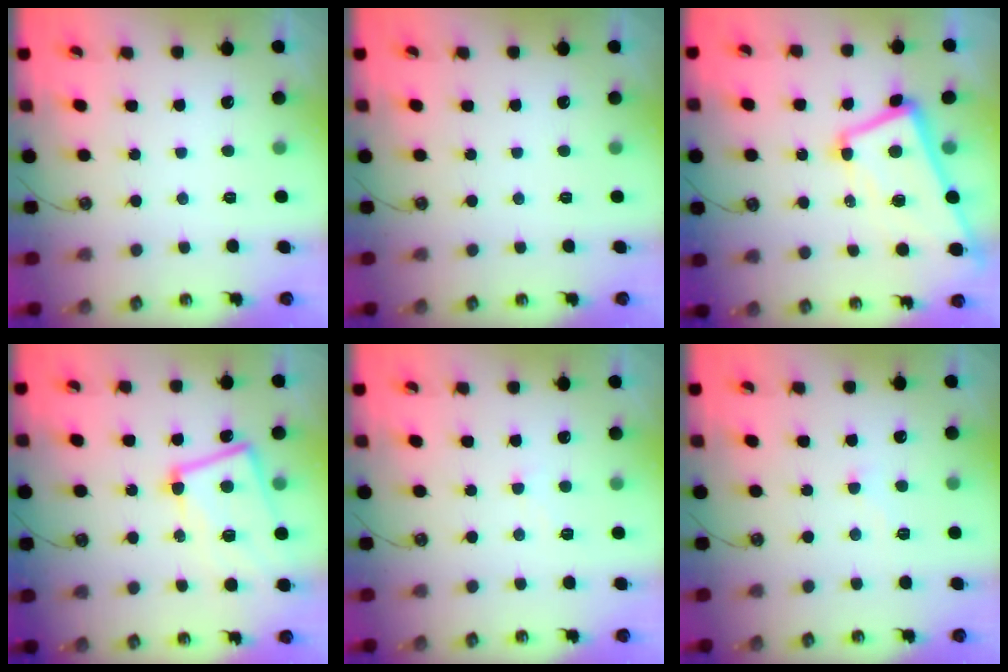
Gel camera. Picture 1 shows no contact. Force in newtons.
{"total": 0.0}
{"total": 7.2, "press": 7.1, "slide": 1.1}
{"total": 9.5, "press": 9.3, "slide": 2.2}
{"total": 0.5, "press": 0.0, "slide": 0.5}
{"total": 2.7, "press": 2.7, "slide": 0.5}